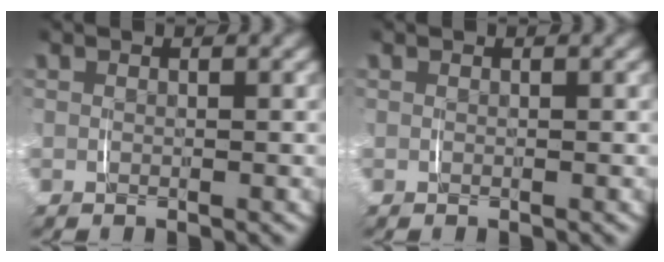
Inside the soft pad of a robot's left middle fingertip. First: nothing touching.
{"total": 0.0}